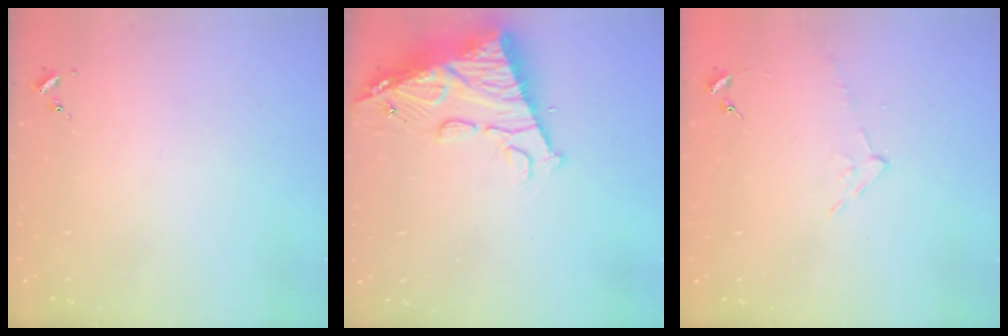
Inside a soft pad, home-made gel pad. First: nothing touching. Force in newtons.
{"total": 14.9, "press": 14.8, "slide": 1.5}
{"total": 4.7, "press": 4.7, "slide": 0.5}